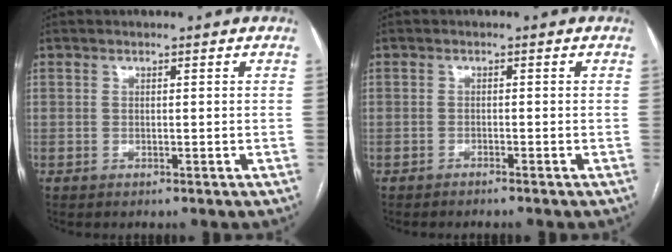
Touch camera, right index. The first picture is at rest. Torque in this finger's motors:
{"motor_torque": [-0.09, -0.06, -0.02, 0.01]}